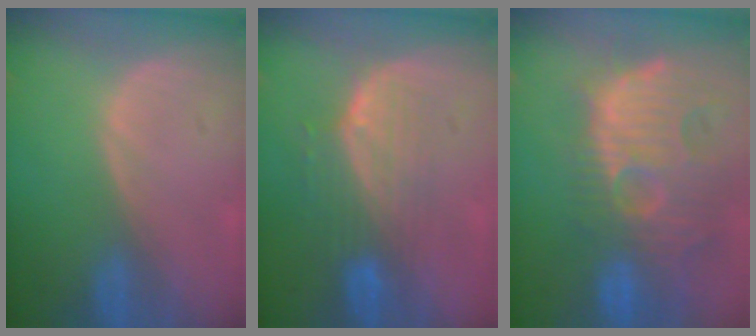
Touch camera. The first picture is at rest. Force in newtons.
{"total": 7.5, "press": 6.8, "slide": 3.3}
{"total": 14.1, "press": 12.4, "slide": 6.7}